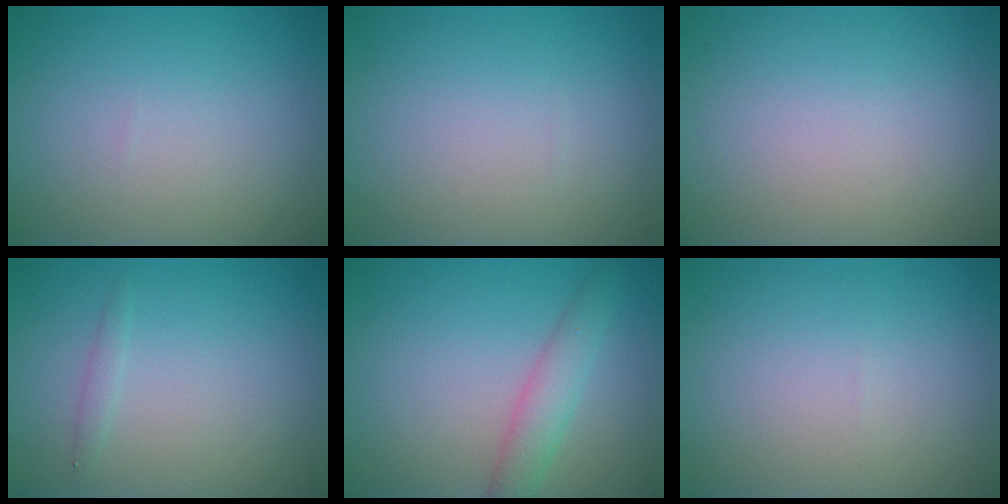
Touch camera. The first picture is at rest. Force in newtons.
{"total": 0.0}
{"total": 0.0}
{"total": 0.7, "press": 0.7, "slide": 0.0}
{"total": 2.7, "press": 2.7, "slide": 0.2}
{"total": 0.0}